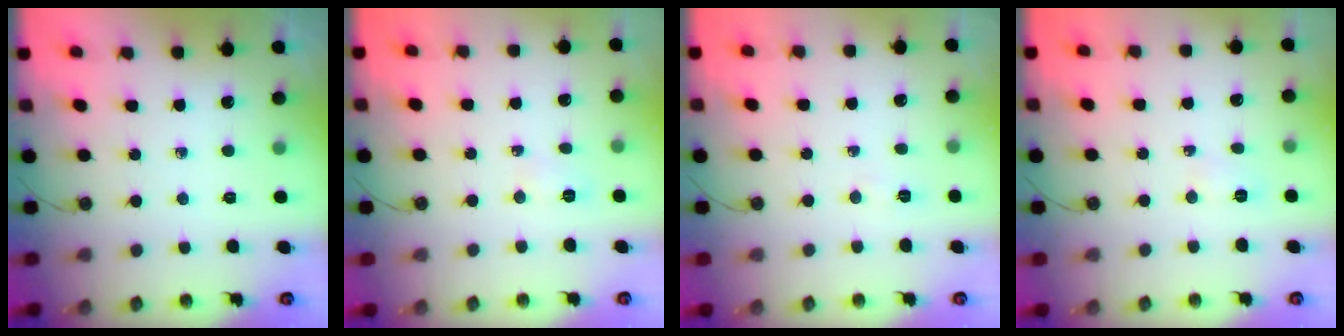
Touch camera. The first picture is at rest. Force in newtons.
{"total": 2.8, "press": 2.7, "slide": 0.8}
{"total": 2.4, "press": 2.3, "slide": 0.7}
{"total": 2.8, "press": 2.7, "slide": 0.8}